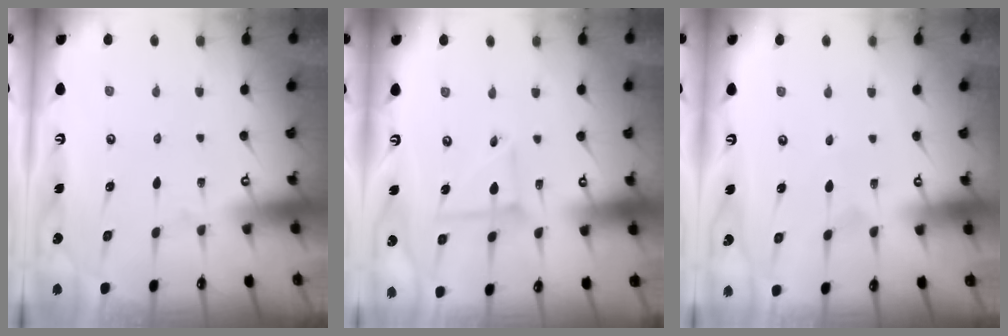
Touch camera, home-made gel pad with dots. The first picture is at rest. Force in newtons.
{"total": 5.4, "press": 5.4, "slide": 0.5}
{"total": 3.0, "press": 3.0, "slide": 0.3}